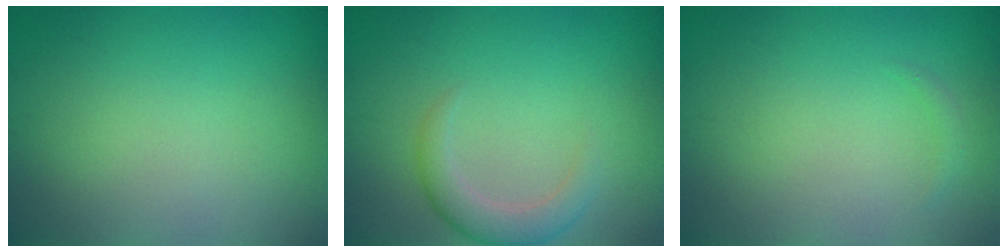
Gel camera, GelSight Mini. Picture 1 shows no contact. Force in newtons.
{"total": 2.7, "press": 2.7, "slide": 0.2}
{"total": 0.6, "press": 0.6, "slide": 0.0}